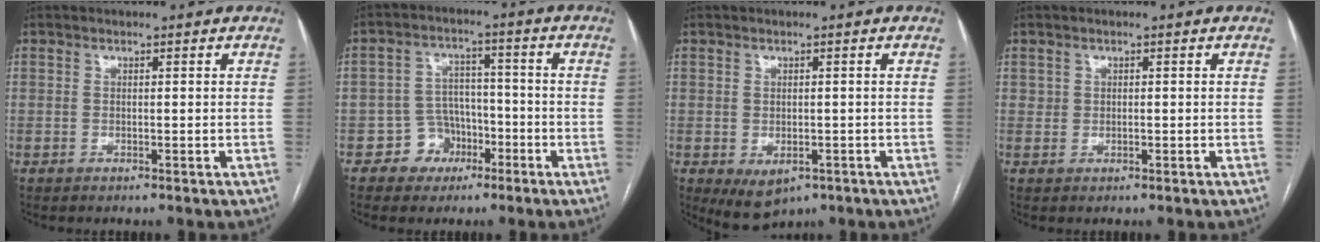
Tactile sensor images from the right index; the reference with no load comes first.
{"total": 6.2, "force": [-3.1, 5.2, 1.3], "torque": [-0.015, 0.020, -0.045]}
{"total": 5.3, "force": [-2.5, 3.4, 3.2], "torque": [-0.051, -0.008, -0.027]}
{"total": 0.8, "force": [0.2, 0.8, 0.1], "torque": [-0.008, 0.008, 0.006]}